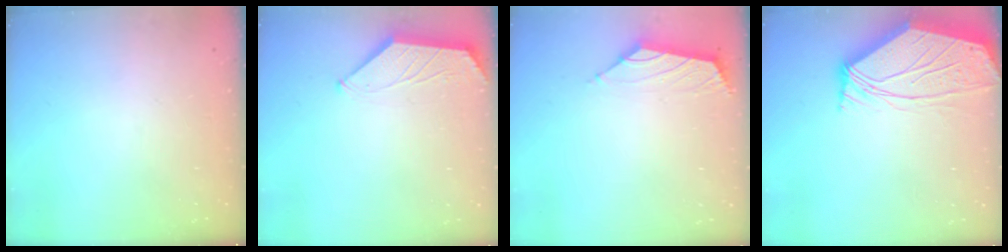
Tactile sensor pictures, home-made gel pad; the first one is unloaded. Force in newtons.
{"total": 0.0}
{"total": 1.6, "press": 1.4, "slide": 0.7}
{"total": 5.2, "press": 5.2, "slide": 0.7}